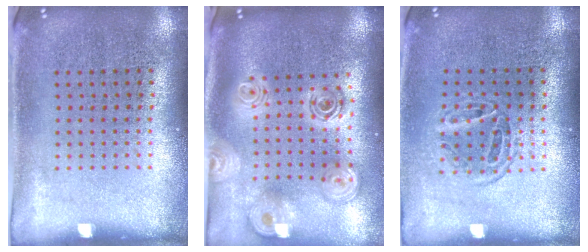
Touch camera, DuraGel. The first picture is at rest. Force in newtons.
{"total": 2.6, "press": 1.9, "slide": 1.8}
{"total": 1.2, "press": 1.0, "slide": 0.5}